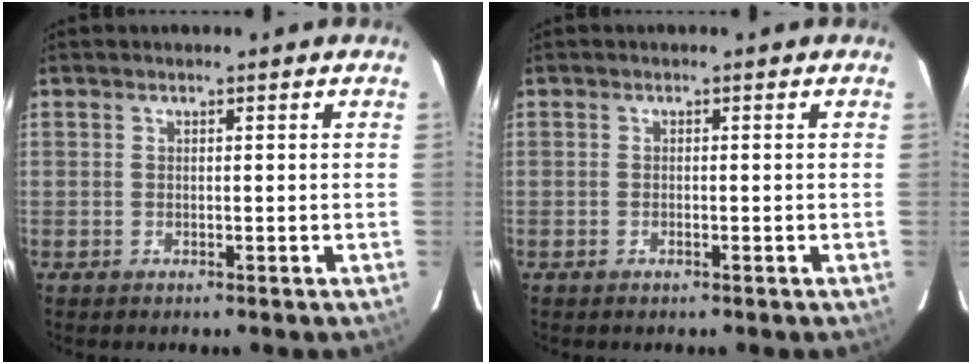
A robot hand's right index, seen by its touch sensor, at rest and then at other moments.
{"total": 0.6, "force": [-0.3, 0.1, 0.5], "torque": [-0.011, 0.000, -0.004]}